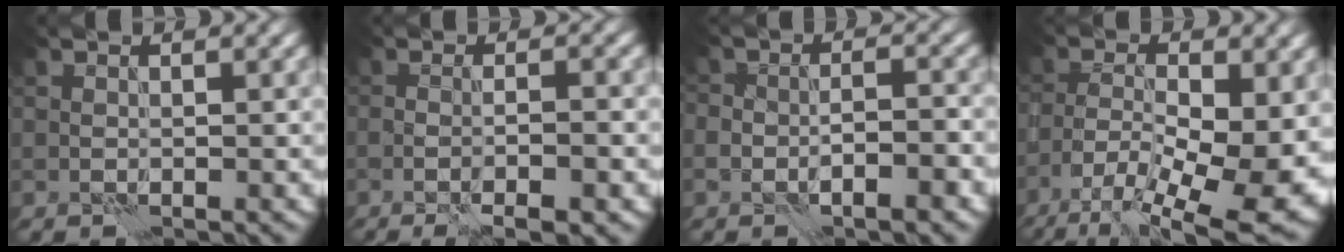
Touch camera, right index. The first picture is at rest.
{"total": 4.8, "force": [-2.2, 1.1, 4.2], "torque": [-0.053, 0.003, -0.024]}
{"total": 3.4, "force": [-1.8, 1.5, 2.4], "torque": [-0.022, 0.008, -0.031]}
{"total": 13.2, "force": [-6.8, 5.0, 10.1], "torque": [-0.168, -0.015, -0.110]}